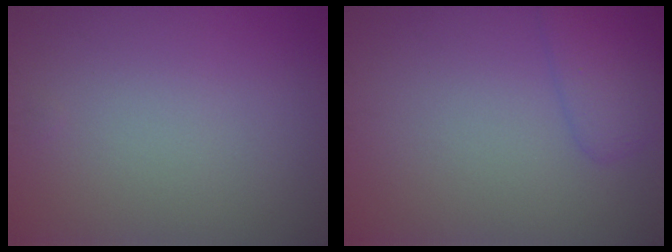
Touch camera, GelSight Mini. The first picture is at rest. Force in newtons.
{"total": 2.7, "press": 2.7, "slide": 0.2}